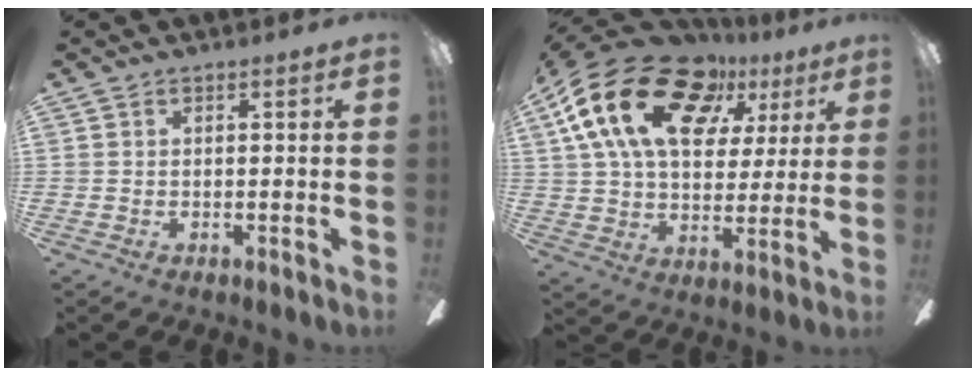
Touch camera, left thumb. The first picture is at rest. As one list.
[{"total": 23.9, "force": [11.3, 14.6, 15.2], "torque": [-0.273, -0.039, 0.197]}]